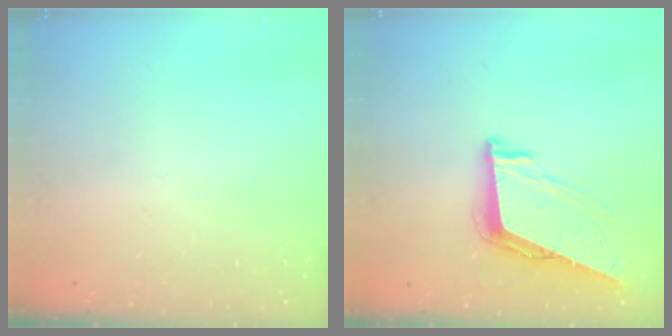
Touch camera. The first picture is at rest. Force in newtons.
{"total": 9.3, "press": 8.8, "slide": 3.2}